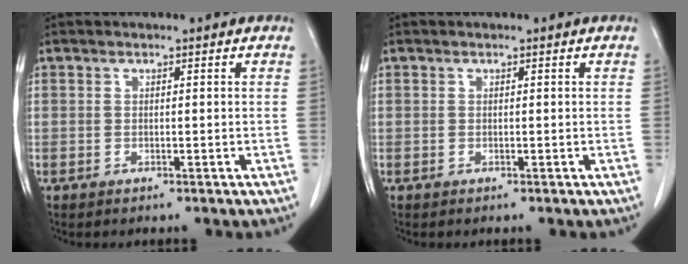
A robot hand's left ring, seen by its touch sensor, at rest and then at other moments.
{"total": 0.0}